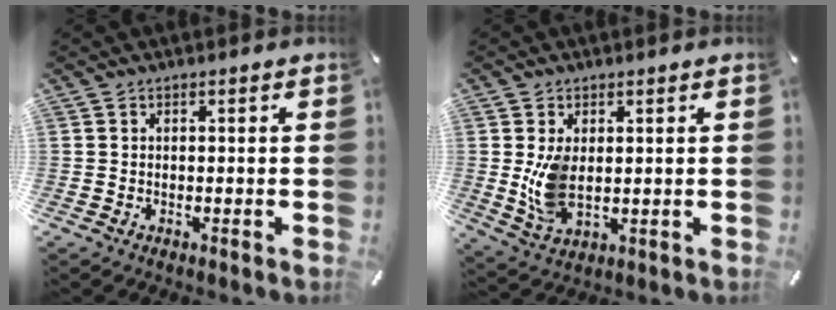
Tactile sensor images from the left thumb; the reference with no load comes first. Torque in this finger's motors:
{"motor_torque": [1.27, 2.09, 0.73, -0.33, 0.29]}